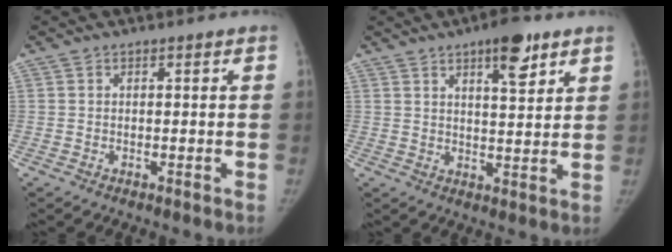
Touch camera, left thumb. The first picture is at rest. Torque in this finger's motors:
{"motor_torque": [1.55, 0.86, 0.83, -0.39, 0.24]}